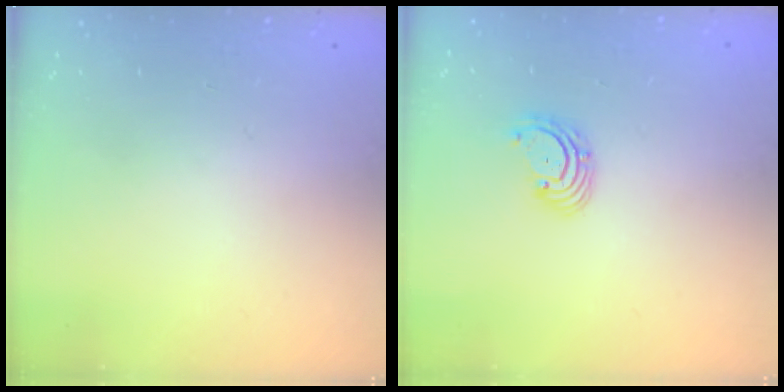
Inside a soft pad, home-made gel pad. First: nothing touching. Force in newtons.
{"total": 2.9, "press": 2.9, "slide": 0.3}